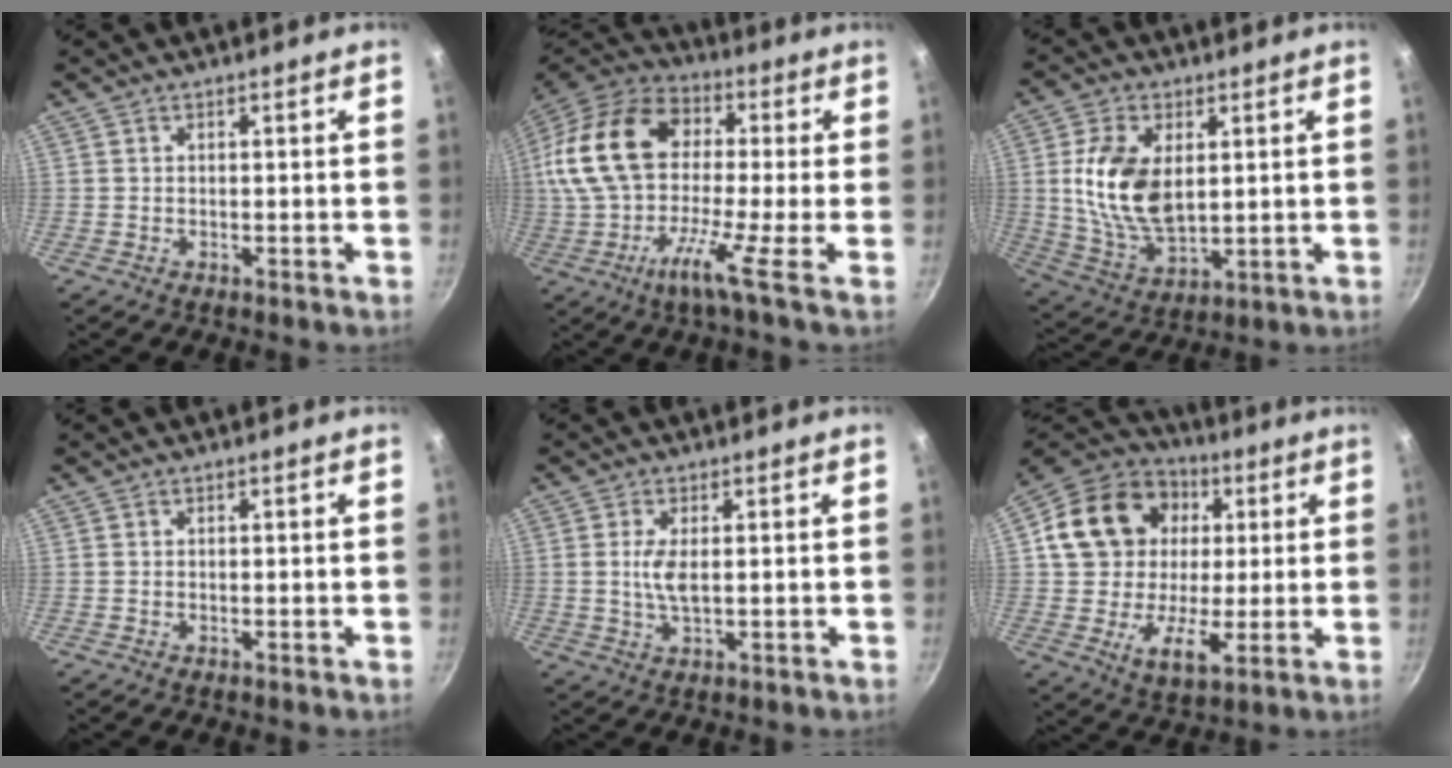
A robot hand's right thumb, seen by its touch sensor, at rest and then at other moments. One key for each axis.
{"total": 19.6, "fx": -2.0, "fy": 8.4, "fz": 17.6, "tx": -0.342, "ty": 0.024, "tz": -0.074}
{"total": 14.2, "fx": 2.4, "fy": 8.3, "fz": 11.3, "tx": -0.203, "ty": -0.018, "tz": 0.055}
{"total": 0.0}
{"total": 6.5, "fx": 0.7, "fy": 2.6, "fz": 5.9, "tx": -0.124, "ty": -0.004, "tz": 0.014}
{"total": 20.5, "fx": 3.6, "fy": 16.1, "fz": 12.1, "tx": -0.182, "ty": 0.015, "tz": 0.055}